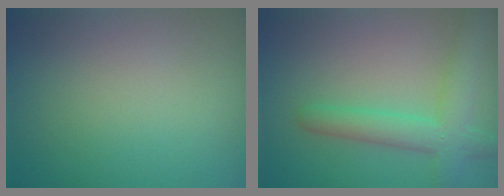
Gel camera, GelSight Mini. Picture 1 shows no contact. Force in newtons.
{"total": 4.4, "press": 4.4, "slide": 0.2}